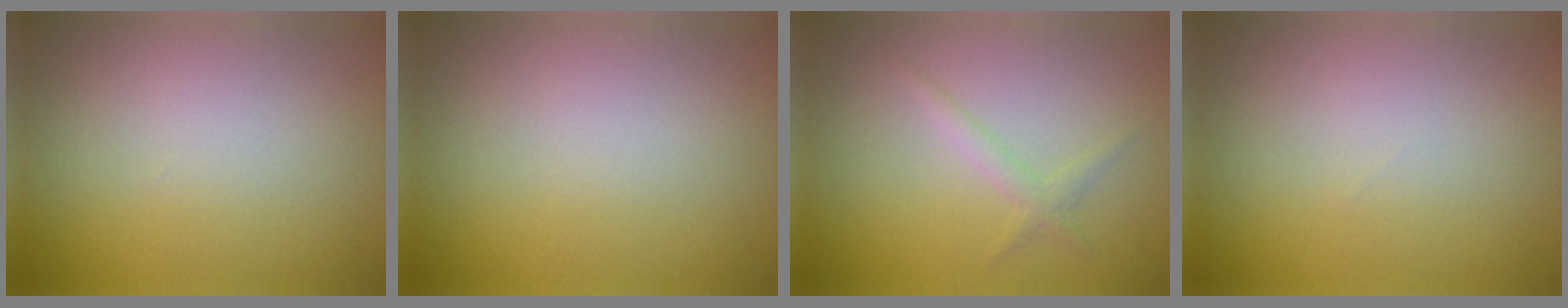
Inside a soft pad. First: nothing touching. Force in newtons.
{"total": 0.0}
{"total": 1.3, "press": 1.3, "slide": 0.0}
{"total": 0.0}